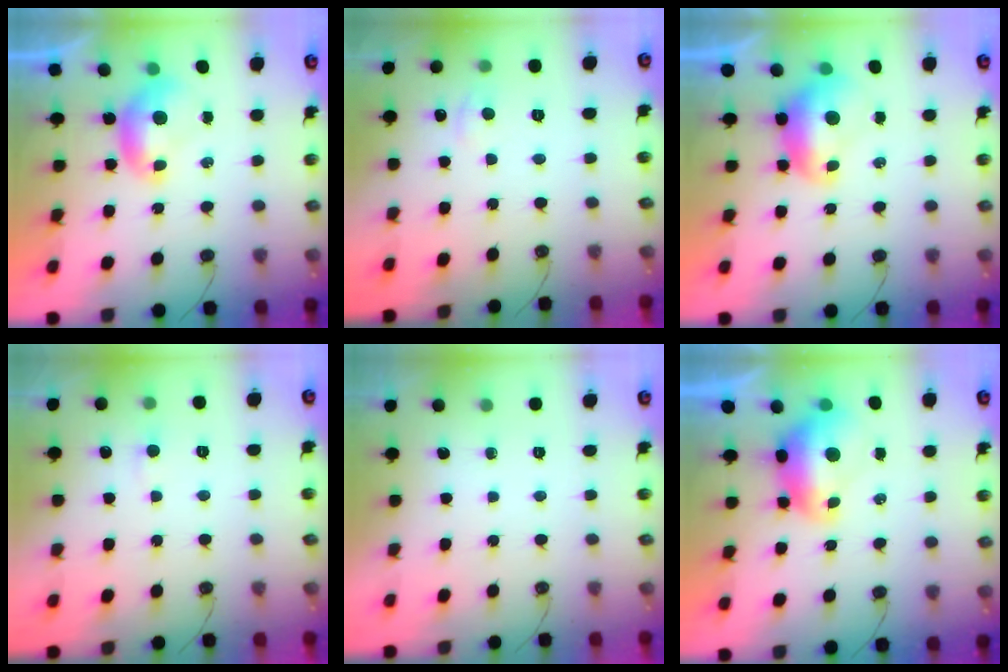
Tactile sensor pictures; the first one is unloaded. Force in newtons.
{"total": 2.2, "press": 2.2, "slide": 0.5}
{"total": 1.6, "press": 1.5, "slide": 0.6}
{"total": 1.9, "press": 1.8, "slide": 0.4}
{"total": 0.0}
{"total": 2.8, "press": 2.7, "slide": 0.7}